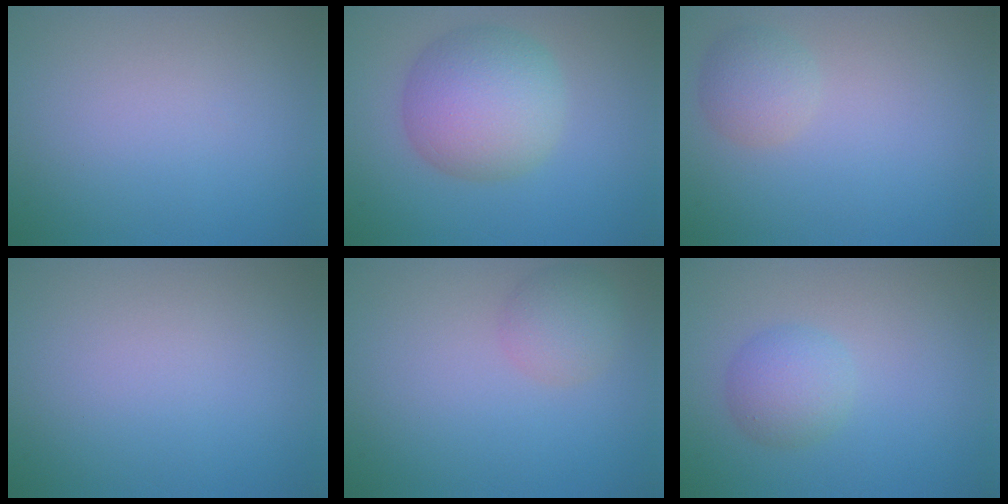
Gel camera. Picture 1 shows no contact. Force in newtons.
{"total": 6.6, "press": 6.6, "slide": 0.3}
{"total": 2.1, "press": 2.1, "slide": 0.1}
{"total": 0.0}
{"total": 2.5, "press": 2.5, "slide": 0.1}
{"total": 2.6, "press": 2.6, "slide": 0.1}